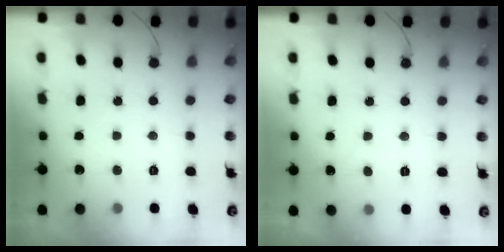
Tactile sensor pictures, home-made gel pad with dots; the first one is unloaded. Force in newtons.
{"total": 2.7, "press": 2.7, "slide": 0.4}